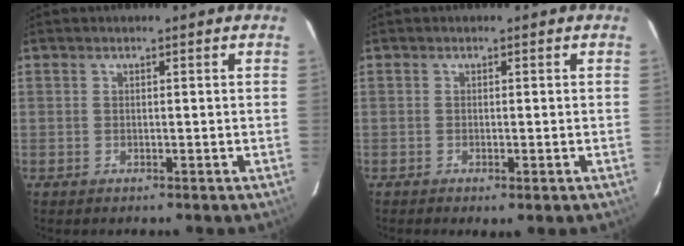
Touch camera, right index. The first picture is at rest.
{"total": 1.3, "force": [-0.7, 0.2, 1.1], "torque": [-0.019, -0.005, -0.009]}